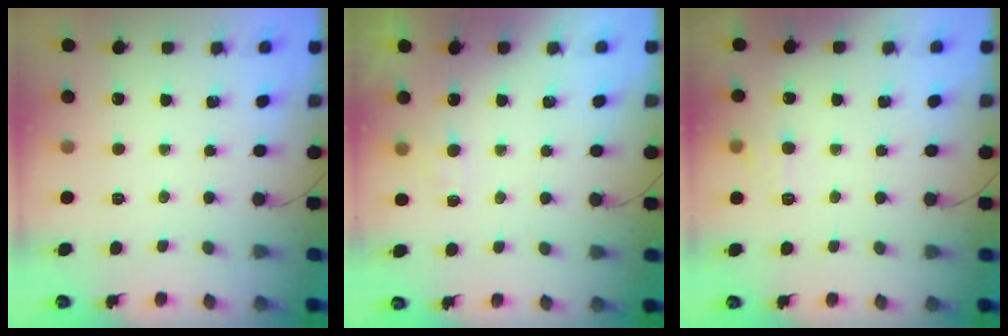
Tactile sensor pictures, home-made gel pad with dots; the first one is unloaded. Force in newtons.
{"total": 3.0, "press": 2.9, "slide": 1.1}
{"total": 7.1, "press": 6.9, "slide": 1.6}